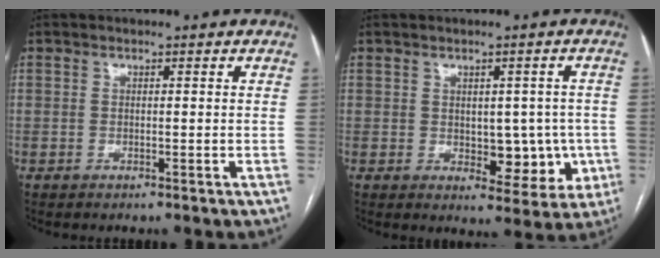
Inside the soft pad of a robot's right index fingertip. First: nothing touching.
{"total": 7.3, "force": [-0.8, 4.5, 5.7], "torque": [-0.054, 0.010, 0.005]}